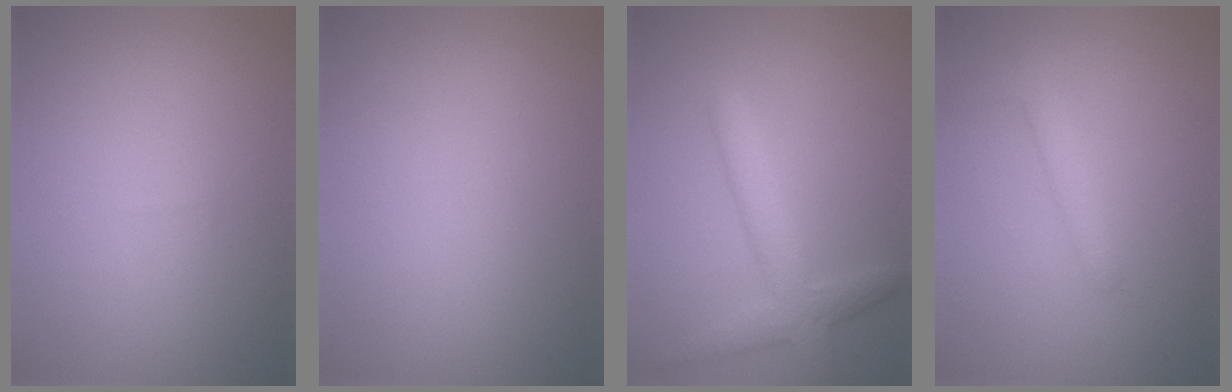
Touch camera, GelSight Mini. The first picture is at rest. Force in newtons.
{"total": 0.0}
{"total": 3.6, "press": 3.6, "slide": 0.0}
{"total": 1.8, "press": 1.8, "slide": 0.0}